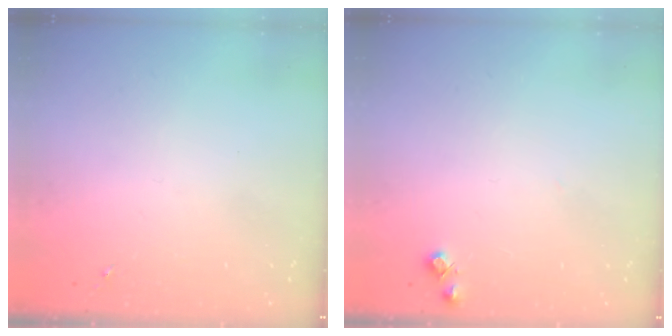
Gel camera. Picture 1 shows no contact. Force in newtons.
{"total": 6.6, "press": 6.6, "slide": 0.6}